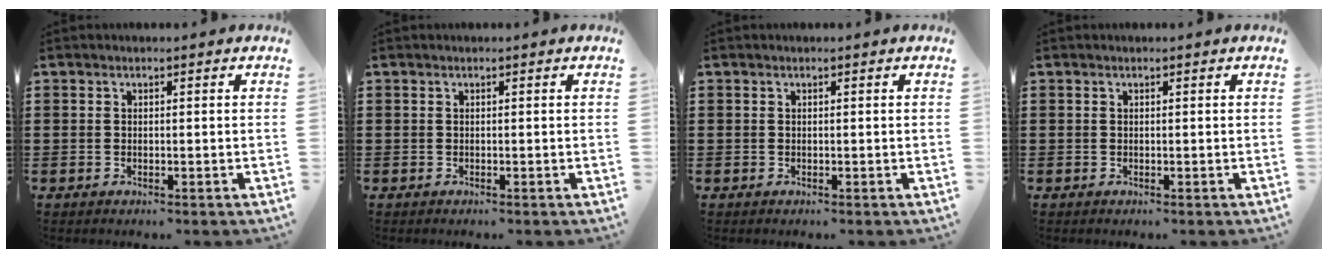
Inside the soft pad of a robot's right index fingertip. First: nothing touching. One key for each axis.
{"total": 0.0}
{"total": 0.0}
{"total": 0.0}